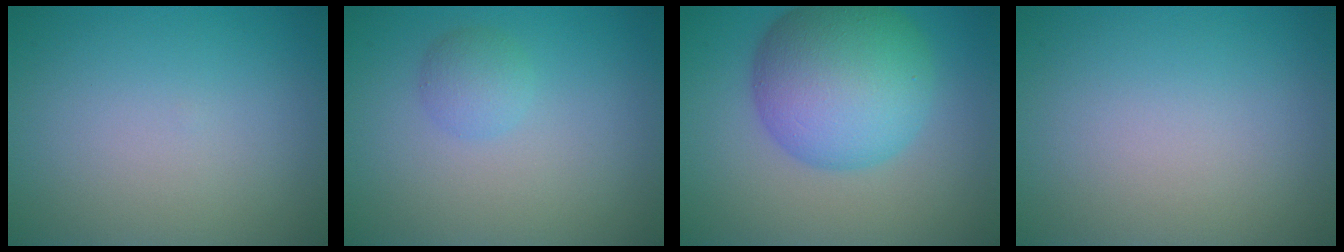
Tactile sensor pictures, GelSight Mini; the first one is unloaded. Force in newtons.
{"total": 1.7, "press": 1.7, "slide": 0.1}
{"total": 10.0, "press": 10.0, "slide": 0.3}
{"total": 0.0}